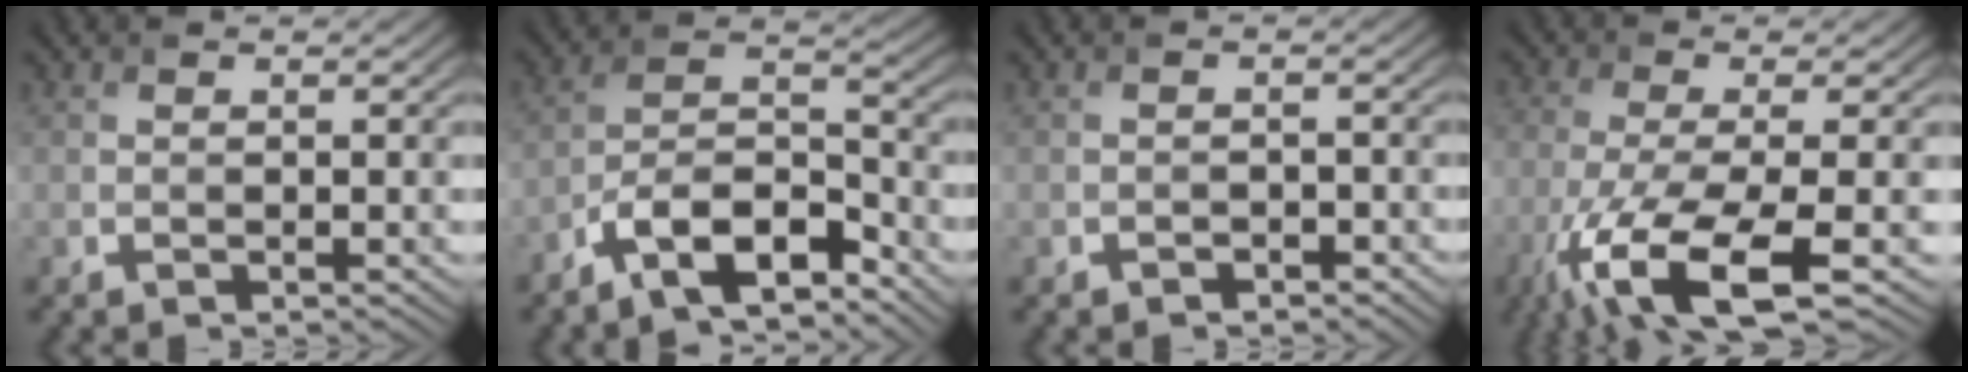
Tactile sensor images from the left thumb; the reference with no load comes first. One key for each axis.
{"total": 9.7, "fx": -7.1, "fy": 3.3, "fz": 5.8, "tx": -0.101, "ty": 0.003, "tz": -0.143}
{"total": 1.0, "fx": -0.9, "fy": 0.5, "fz": 0.1, "tx": -0.001, "ty": 0.000, "tz": -0.014}
{"total": 11.8, "fx": -5.8, "fy": 3.5, "fz": 9.6, "tx": -0.211, "ty": -0.027, "tz": -0.102}